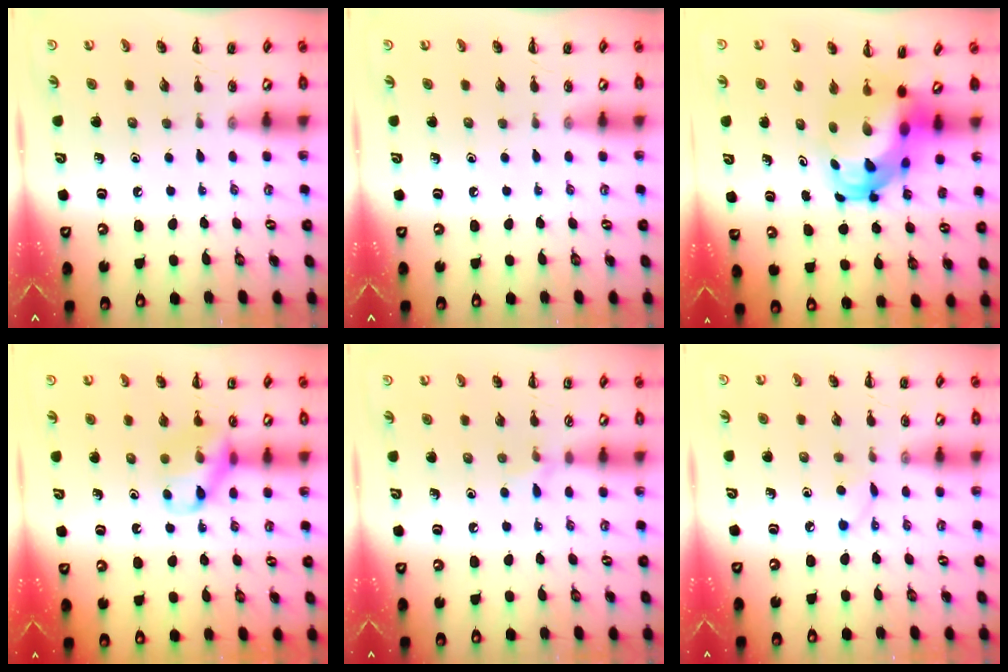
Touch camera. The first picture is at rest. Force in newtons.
{"total": 0.0}
{"total": 7.8, "press": 7.6, "slide": 2.0}
{"total": 13.0, "press": 12.9, "slide": 1.5}
{"total": 4.9, "press": 4.6, "slide": 1.7}
{"total": 3.9, "press": 3.7, "slide": 1.2}